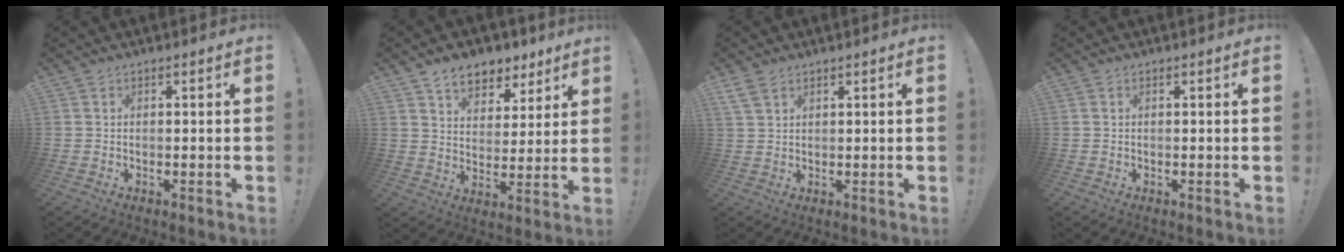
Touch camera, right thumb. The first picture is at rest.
{"total": 9.1, "force": [6.7, 5.5, 2.9], "torque": [-0.041, -0.045, 0.125]}
{"total": 4.1, "force": [2.8, 2.1, 2.1], "torque": [-0.041, -0.008, 0.056]}
{"total": 0.0}